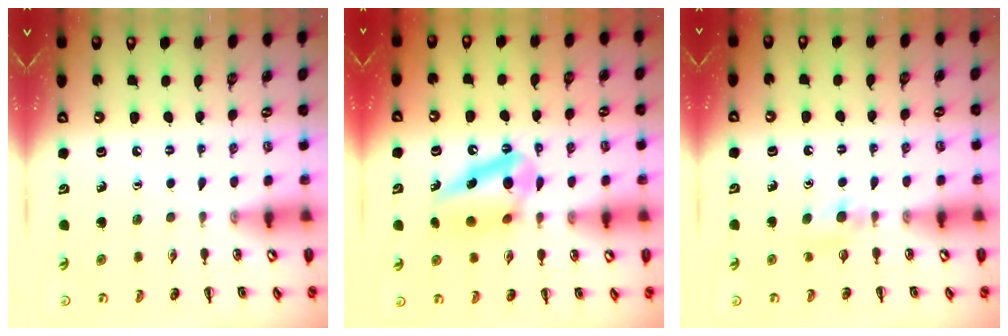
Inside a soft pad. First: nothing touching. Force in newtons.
{"total": 10.7, "press": 10.7, "slide": 0.4}
{"total": 3.8, "press": 3.5, "slide": 1.4}